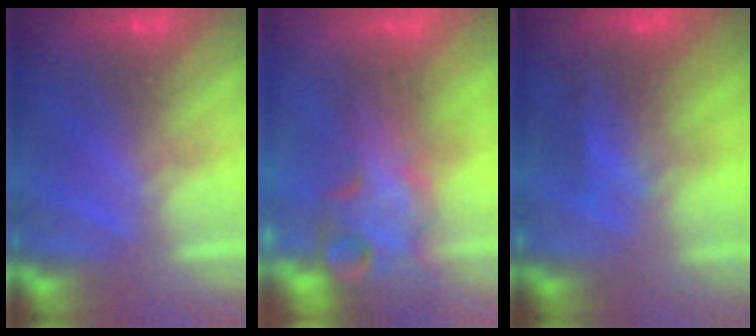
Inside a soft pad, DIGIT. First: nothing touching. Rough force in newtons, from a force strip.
{"total": 7.5}
{"total": 5.6}